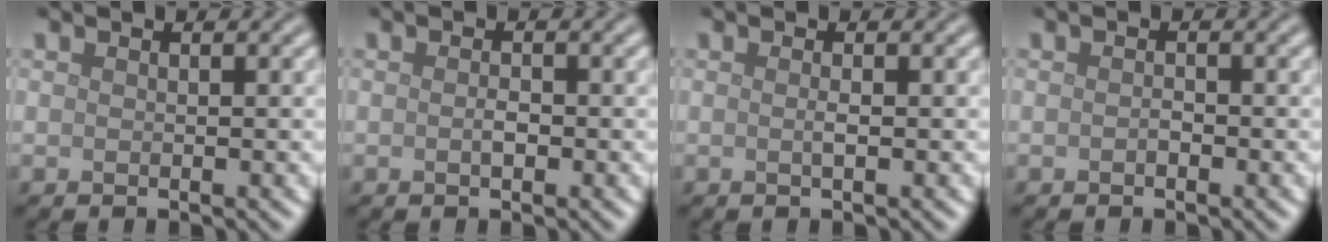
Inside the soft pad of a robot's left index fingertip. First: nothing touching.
{"total": 0.9, "force": [-0.2, 0.4, 0.8], "torque": [-0.016, 0.000, -0.004]}
{"total": 0.8, "force": [-0.1, 0.1, 0.8], "torque": [-0.014, 0.000, -0.003]}
{"total": 0.7, "force": [-0.3, 0.4, 0.4], "torque": [-0.009, 0.000, -0.005]}